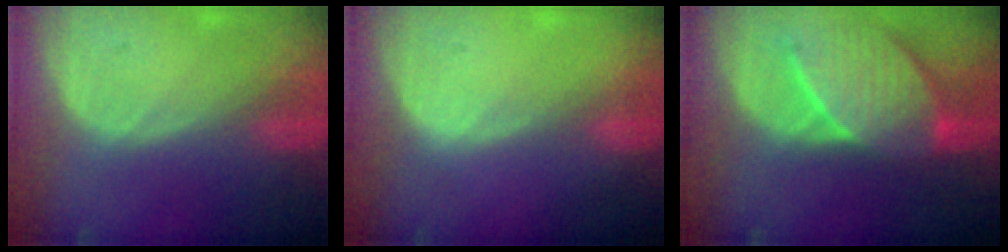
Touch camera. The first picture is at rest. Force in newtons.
{"total": 0.5, "press": 0.3, "slide": 0.4}
{"total": 9.2, "press": 8.8, "slide": 2.6}